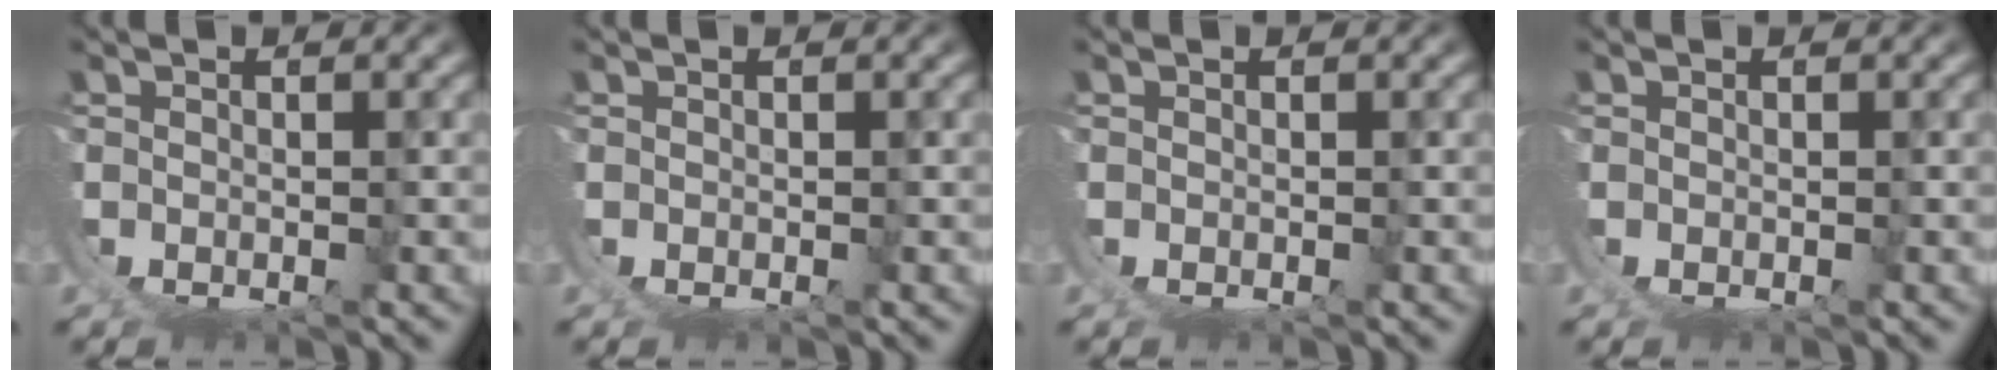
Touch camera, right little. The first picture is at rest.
{"total": 0.0}
{"total": 0.0}
{"total": 0.0}